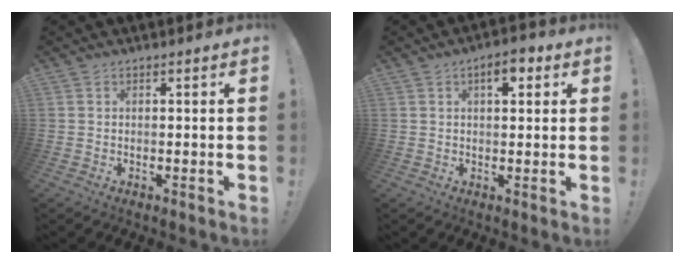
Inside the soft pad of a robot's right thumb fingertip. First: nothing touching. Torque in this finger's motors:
{"motor_torque": [0.23, 1.01, -0.26, 0.18, -0.02]}